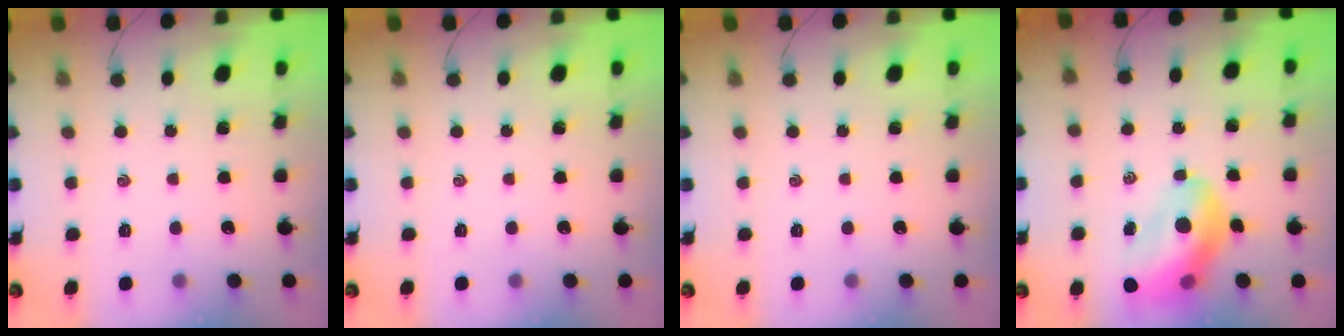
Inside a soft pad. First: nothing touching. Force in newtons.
{"total": 0.0}
{"total": 0.0}
{"total": 13.4, "press": 12.9, "slide": 3.8}